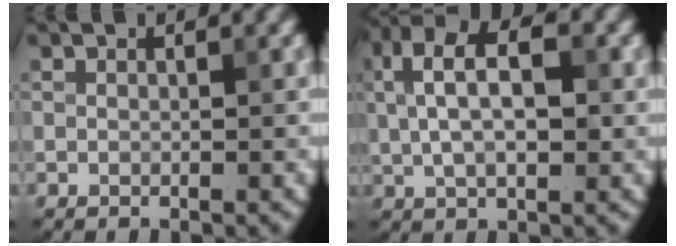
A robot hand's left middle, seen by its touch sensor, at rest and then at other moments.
{"total": 6.9, "force": [1.6, 3.4, 5.8], "torque": [-0.103, 0.016, 0.023]}